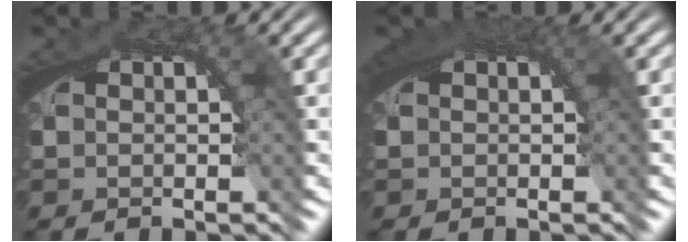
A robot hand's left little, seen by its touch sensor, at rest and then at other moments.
{"total": 0.9, "force": [0.3, 0.6, 0.7], "torque": [-0.011, -0.005, 0.006]}